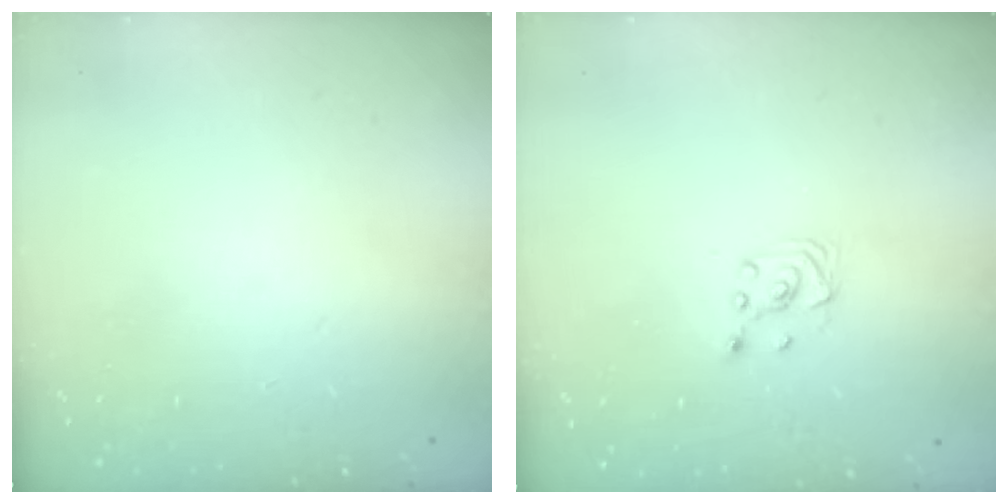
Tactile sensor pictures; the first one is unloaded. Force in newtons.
{"total": 2.6, "press": 2.4, "slide": 1.0}